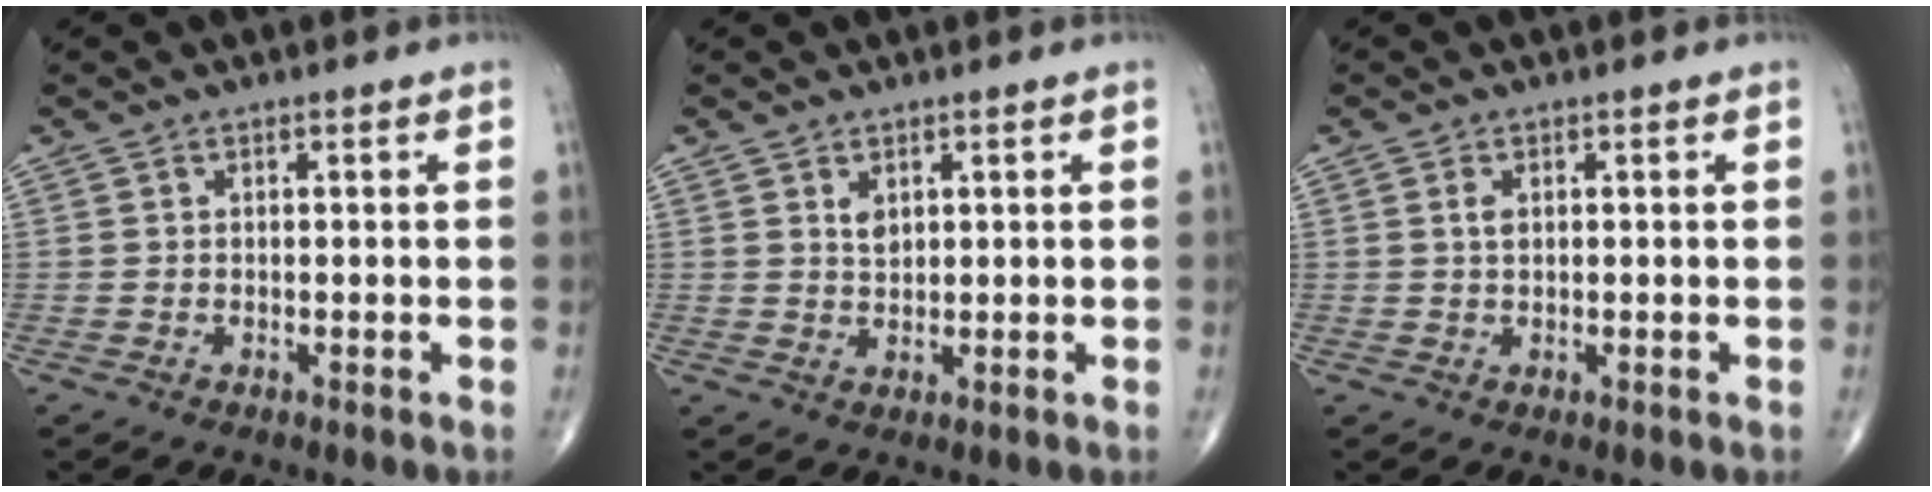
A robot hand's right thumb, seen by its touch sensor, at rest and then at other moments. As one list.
[{"total": 2.1, "force": [1.1, 1.2, 1.3], "torque": [-0.018, -0.007, 0.024]}, {"total": 1.6, "force": [0.5, 0.8, 1.2], "torque": [-0.025, 0.001, 0.011]}]